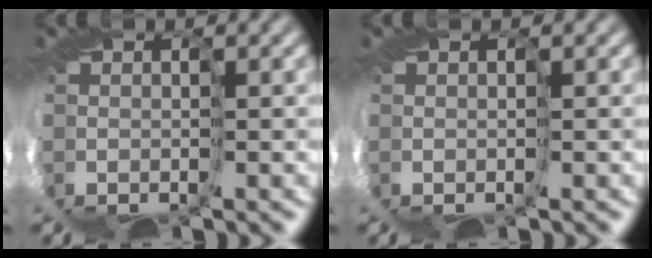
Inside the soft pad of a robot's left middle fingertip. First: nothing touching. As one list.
[{"total": 0.0}]